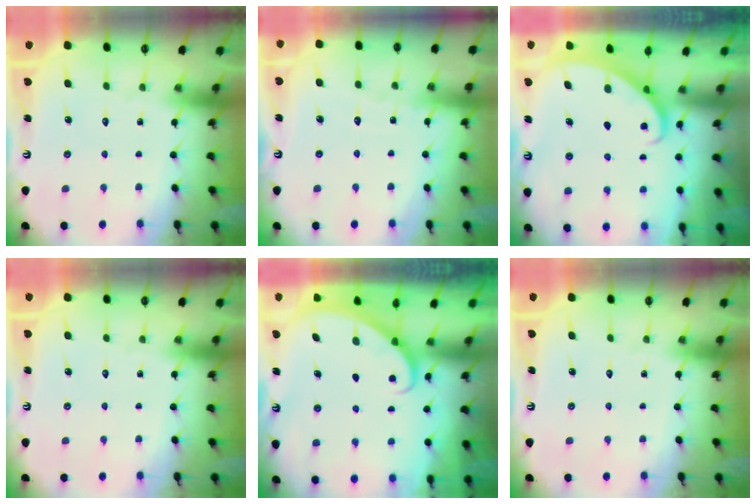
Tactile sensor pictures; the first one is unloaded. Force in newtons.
{"total": 2.7, "press": 2.7, "slide": 0.3}
{"total": 2.1, "press": 2.1, "slide": 0.2}
{"total": 0.0}
{"total": 3.3, "press": 3.3, "slide": 0.2}
{"total": 0.0}